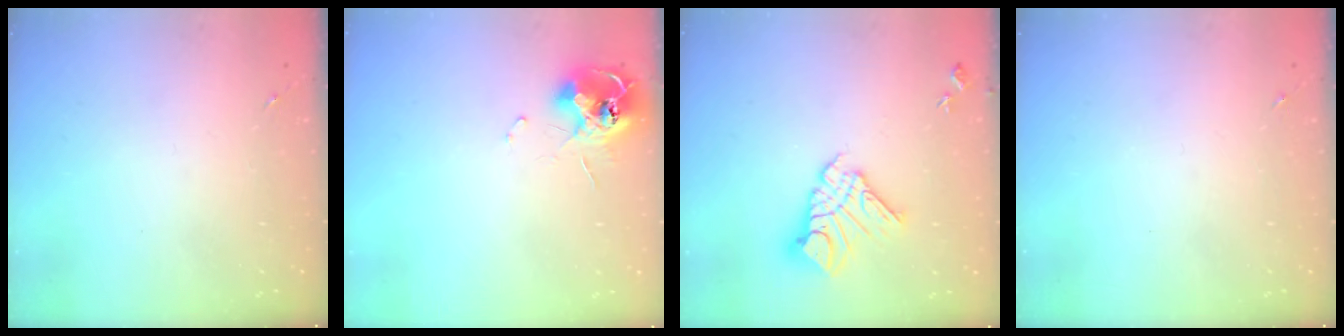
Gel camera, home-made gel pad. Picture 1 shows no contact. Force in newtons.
{"total": 12.0, "press": 11.9, "slide": 1.2}
{"total": 14.1, "press": 14.1, "slide": 1.4}
{"total": 0.0}